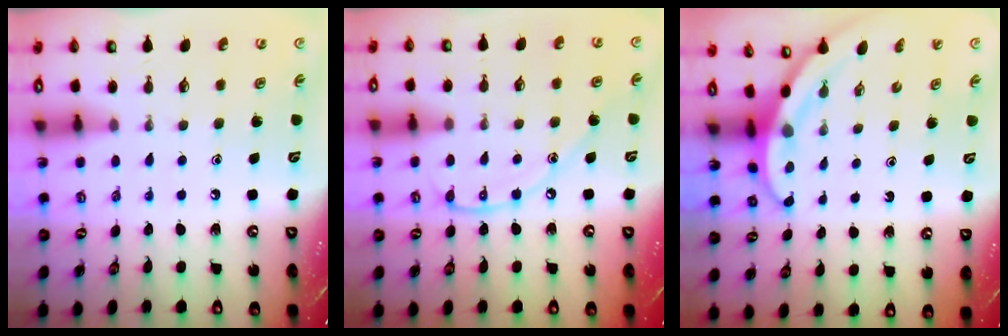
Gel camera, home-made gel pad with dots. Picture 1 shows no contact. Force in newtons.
{"total": 11.2, "press": 11.2, "slide": 1.2}
{"total": 3.1, "press": 3.1, "slide": 0.1}